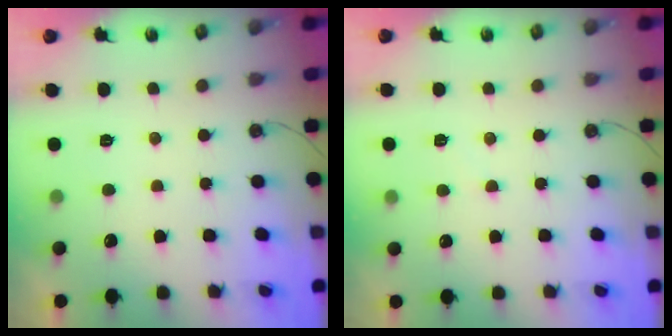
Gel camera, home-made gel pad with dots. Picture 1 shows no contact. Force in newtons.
{"total": 2.5, "press": 2.5, "slide": 0.3}